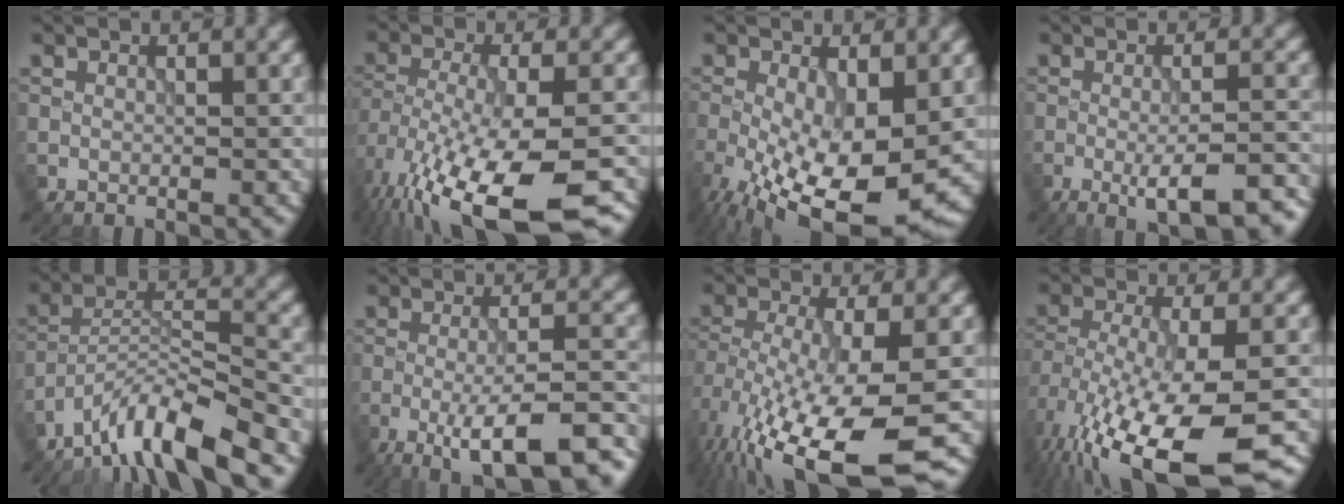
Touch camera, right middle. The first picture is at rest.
{"total": 16.8, "force": [-10.5, 6.8, 11.2], "torque": [-0.204, -0.044, -0.129]}
{"total": 13.2, "force": [-4.5, 5.6, 11.0], "torque": [-0.208, -0.043, -0.063]}
{"total": 7.3, "force": [-3.4, 1.8, 6.2], "torque": [-0.097, -0.005, -0.049]}
{"total": 8.2, "force": [-6.7, 1.2, 4.6], "torque": [-0.073, 0.005, -0.130]}
{"total": 10.8, "force": [-6.0, 2.5, 8.6], "torque": [-0.136, -0.003, -0.096]}
{"total": 13.1, "force": [-6.7, 4.1, 10.5], "torque": [-0.227, -0.041, -0.097]}
{"total": 15.4, "force": [-9.1, 5.7, 11.0], "torque": [-0.223, -0.044, -0.123]}